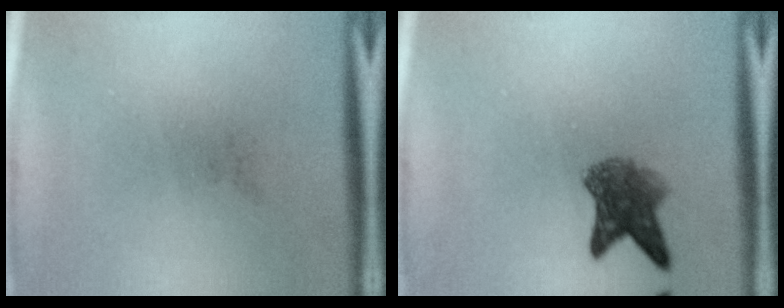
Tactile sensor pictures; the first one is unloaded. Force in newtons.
{"total": 5.3}